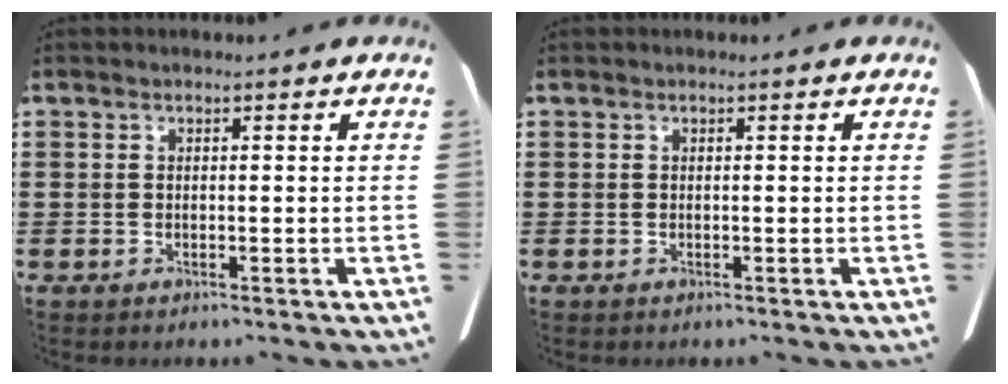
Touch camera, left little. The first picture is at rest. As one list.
[{"total": 0.0}]